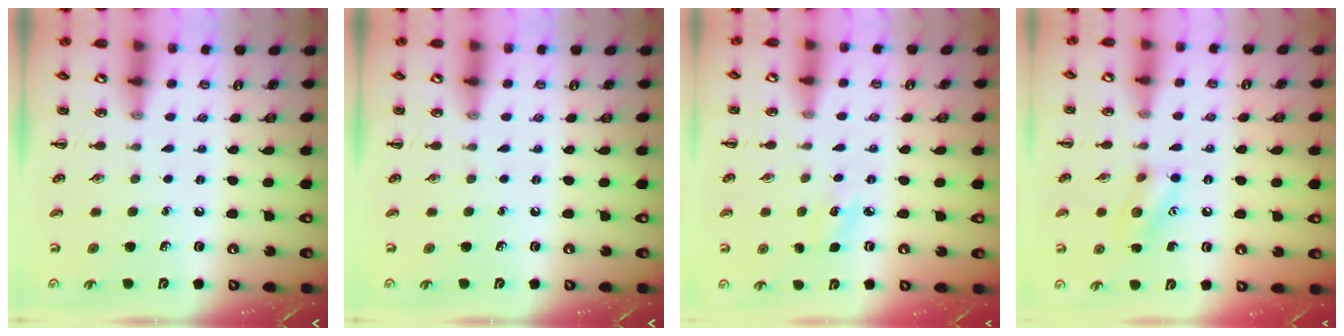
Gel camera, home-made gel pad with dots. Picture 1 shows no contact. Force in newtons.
{"total": 0.0}
{"total": 4.4, "press": 4.2, "slide": 1.3}
{"total": 9.8, "press": 9.7, "slide": 1.0}